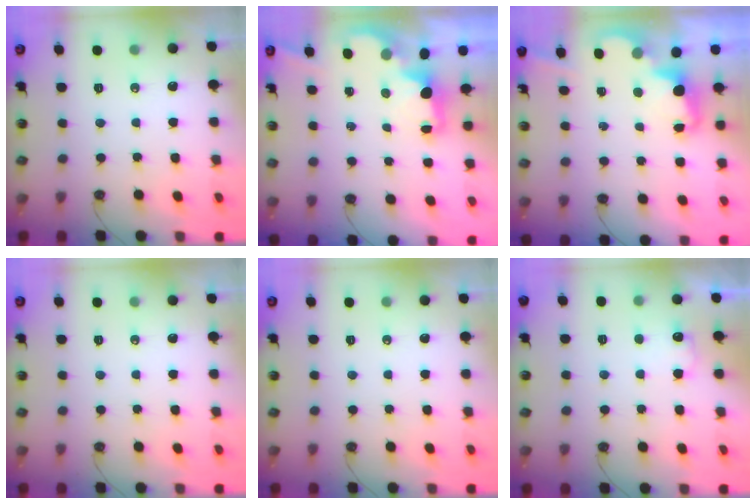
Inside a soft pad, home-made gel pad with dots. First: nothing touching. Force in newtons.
{"total": 1.9, "press": 1.7, "slide": 0.7}
{"total": 2.4, "press": 2.3, "slide": 0.5}
{"total": 0.0}
{"total": 0.0}
{"total": 6.5, "press": 6.5, "slide": 0.5}